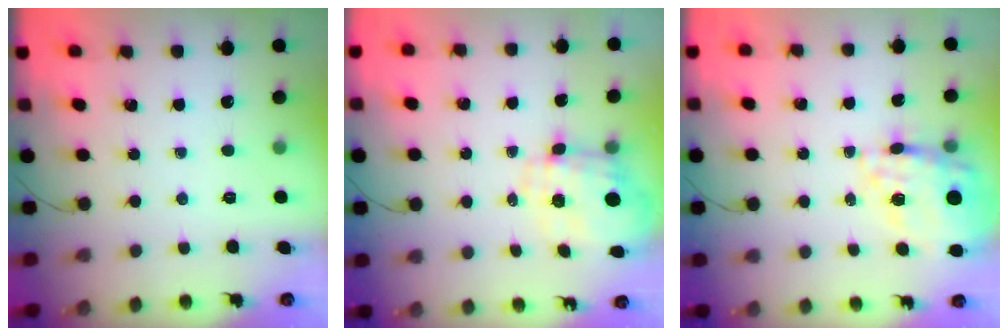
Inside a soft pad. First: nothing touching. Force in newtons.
{"total": 3.6, "press": 3.3, "slide": 1.5}
{"total": 15.5, "press": 14.8, "slide": 4.5}